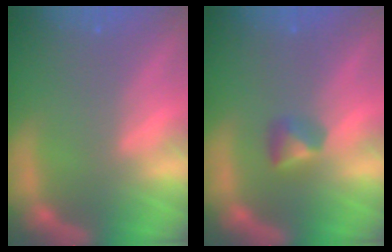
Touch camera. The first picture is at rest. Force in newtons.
{"total": 1.9}